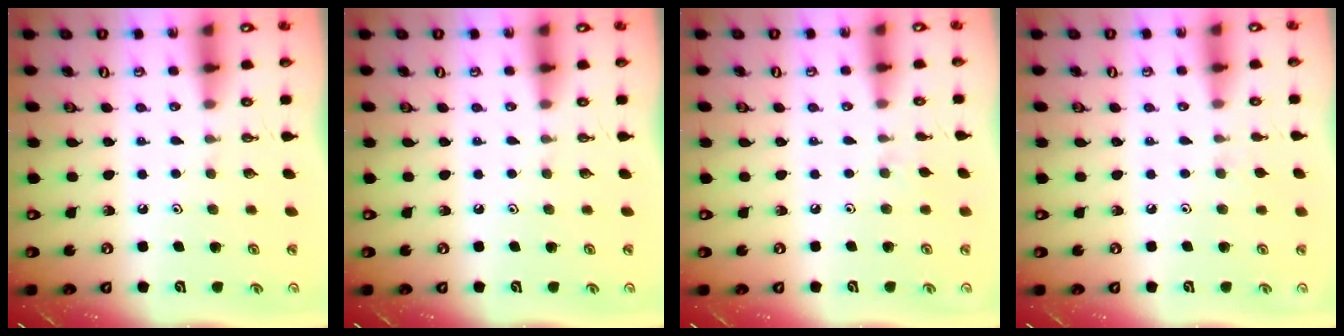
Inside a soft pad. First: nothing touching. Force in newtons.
{"total": 0.0}
{"total": 3.3, "press": 3.2, "slide": 0.7}
{"total": 2.7, "press": 2.6, "slide": 0.5}